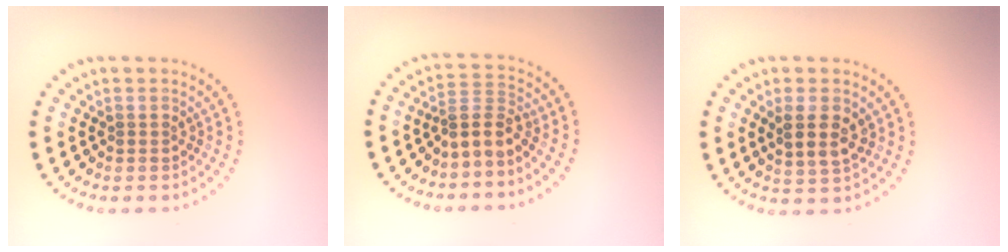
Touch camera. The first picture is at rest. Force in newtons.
{"total": 2.6, "press": 1.9, "slide": 1.8}
{"total": 2.9, "press": 2.8, "slide": 0.8}